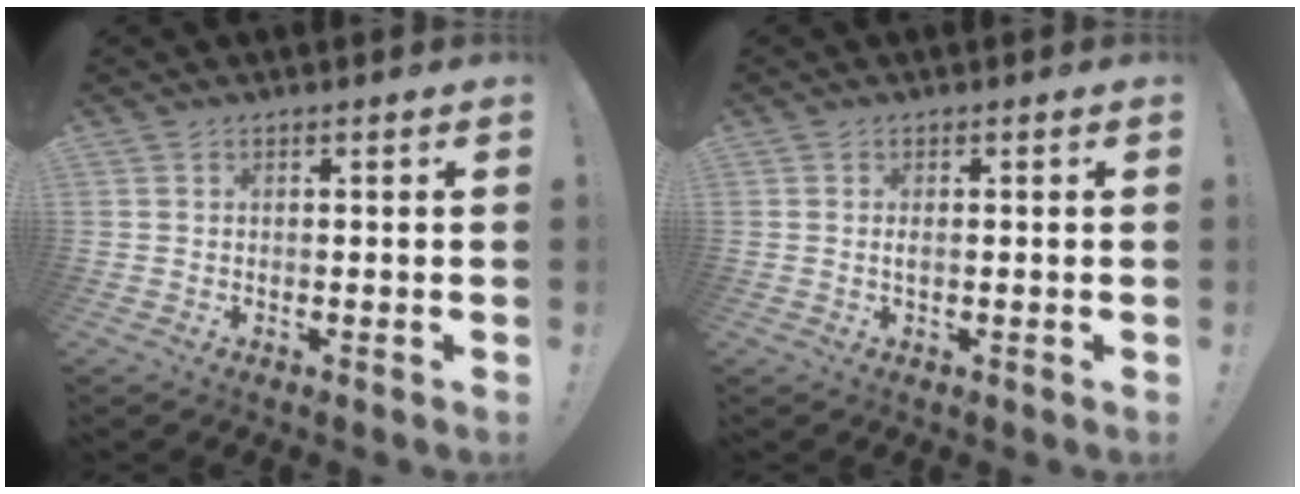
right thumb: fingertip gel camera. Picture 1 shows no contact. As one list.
[{"total": 0.9, "force": [-0.1, 0.2, 0.9], "torque": [-0.017, 0.001, -0.003]}]